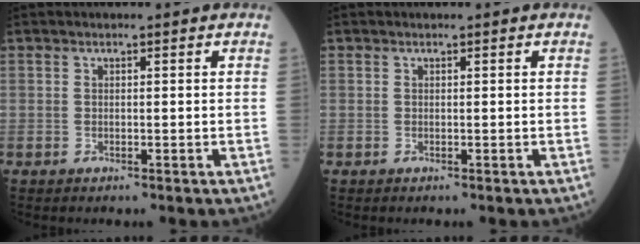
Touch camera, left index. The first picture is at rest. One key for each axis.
{"total": 0.0}